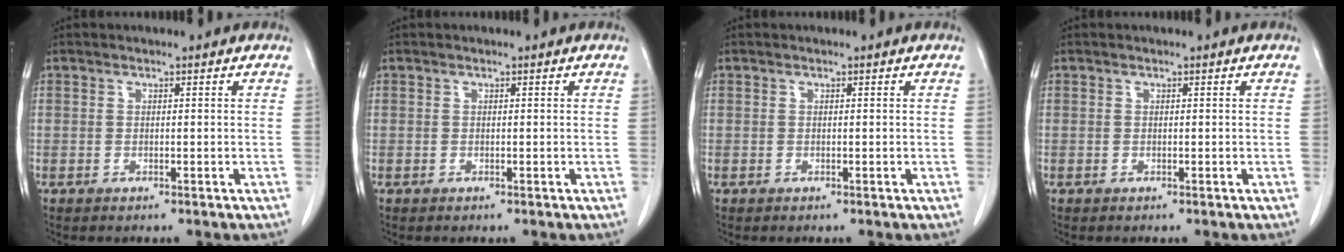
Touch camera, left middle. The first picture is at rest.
{"total": 0.0}
{"total": 0.0}
{"total": 0.0}